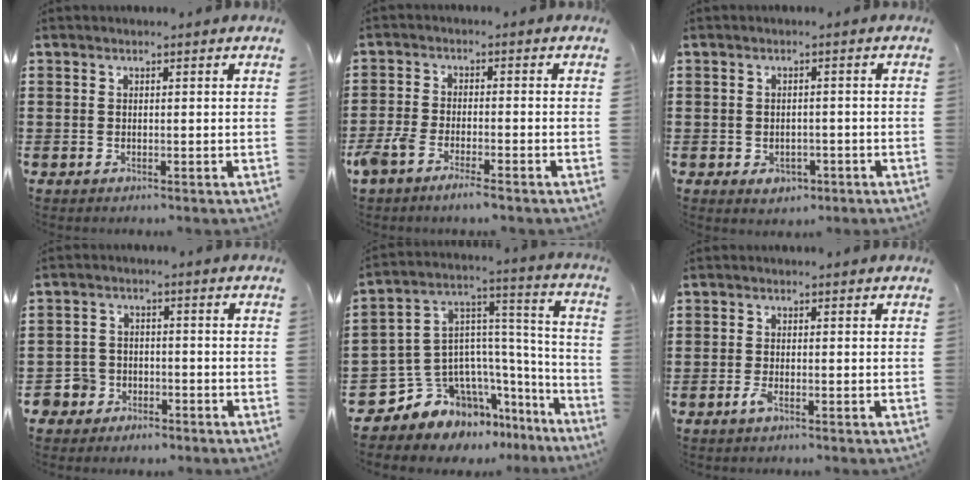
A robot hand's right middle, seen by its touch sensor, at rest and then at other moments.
{"total": 4.1, "force": [-3.3, 0.7, 2.3], "torque": [-0.066, -0.009, -0.070]}
{"total": 1.8, "force": [-0.9, 1.3, 0.9], "torque": [-0.022, 0.001, -0.020]}
{"total": 4.1, "force": [-3.2, 2.5, 0.1], "torque": [-0.026, 0.000, -0.074]}
{"total": 8.6, "force": [-6.2, 5.9, 0.9], "torque": [-0.062, -0.017, -0.120]}
{"total": 1.6, "force": [-0.9, 0.3, 1.3], "torque": [-0.032, -0.004, -0.018]}